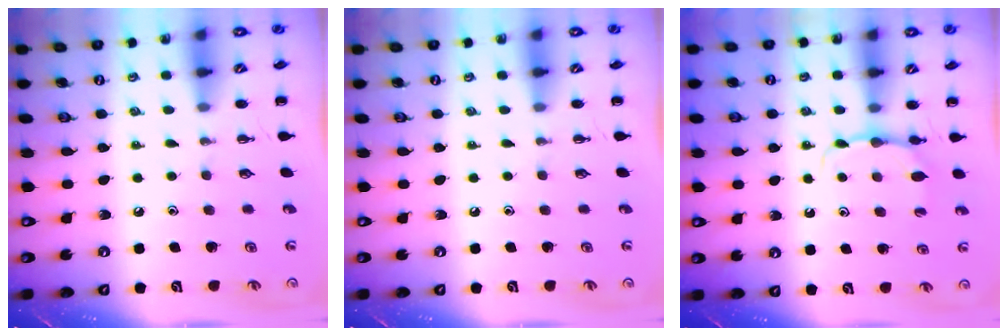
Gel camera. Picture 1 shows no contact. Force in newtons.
{"total": 0.0}
{"total": 5.2, "press": 5.1, "slide": 1.1}